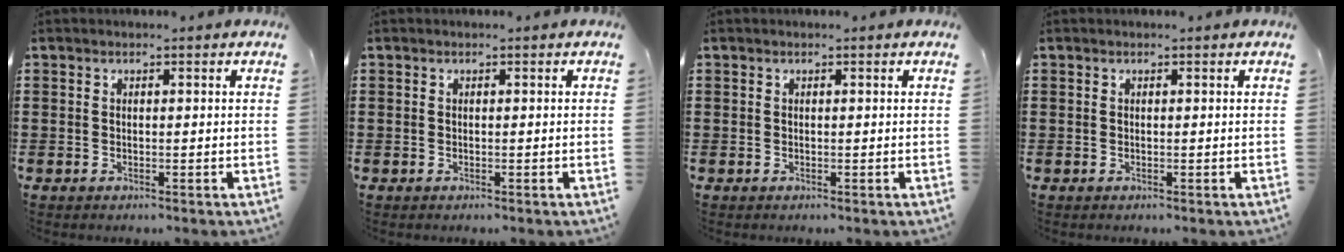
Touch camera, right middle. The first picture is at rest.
{"total": 0.0}
{"total": 0.0}
{"total": 0.0}